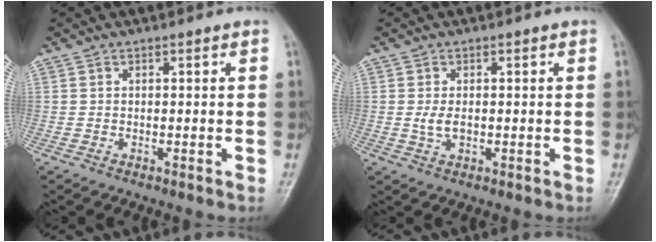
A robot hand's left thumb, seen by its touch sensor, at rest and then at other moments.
{"total": 2.6, "force": [-0.1, 1.5, 2.1], "torque": [-0.045, -0.002, -0.003]}